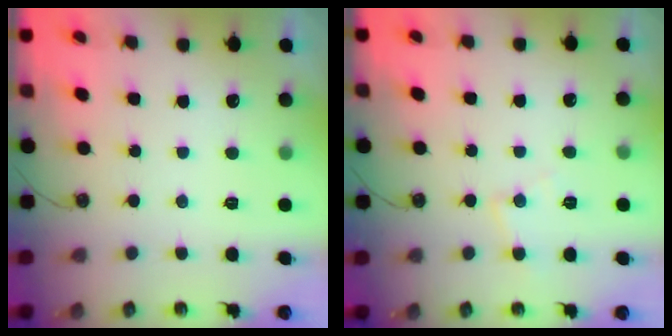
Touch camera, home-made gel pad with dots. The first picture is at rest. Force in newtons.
{"total": 6.0, "press": 6.0, "slide": 0.4}